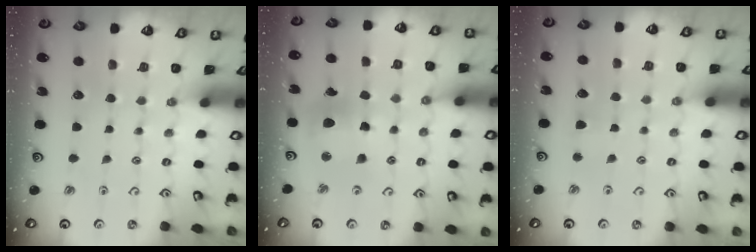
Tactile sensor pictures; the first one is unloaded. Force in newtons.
{"total": 12.3, "press": 12.2, "slide": 1.6}
{"total": 2.7, "press": 2.7, "slide": 0.4}